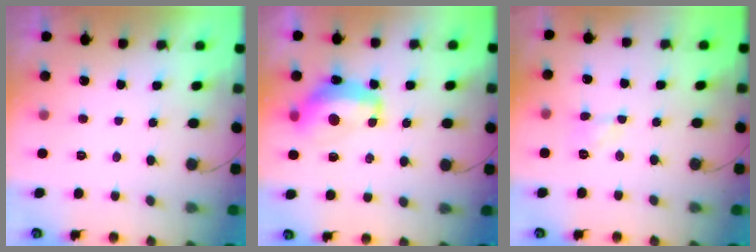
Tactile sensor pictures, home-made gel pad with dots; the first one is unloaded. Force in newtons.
{"total": 12.8, "press": 12.8, "slide": 1.1}
{"total": 3.5, "press": 3.5, "slide": 0.5}